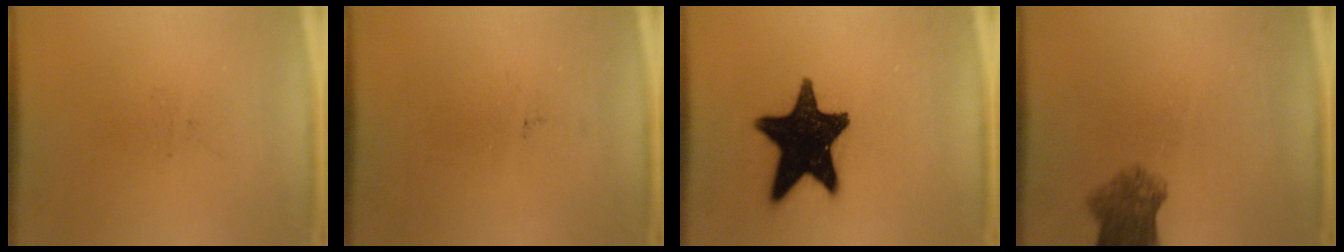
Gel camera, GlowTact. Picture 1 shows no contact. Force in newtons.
{"total": 0.0}
{"total": 18.8}
{"total": 5.5}